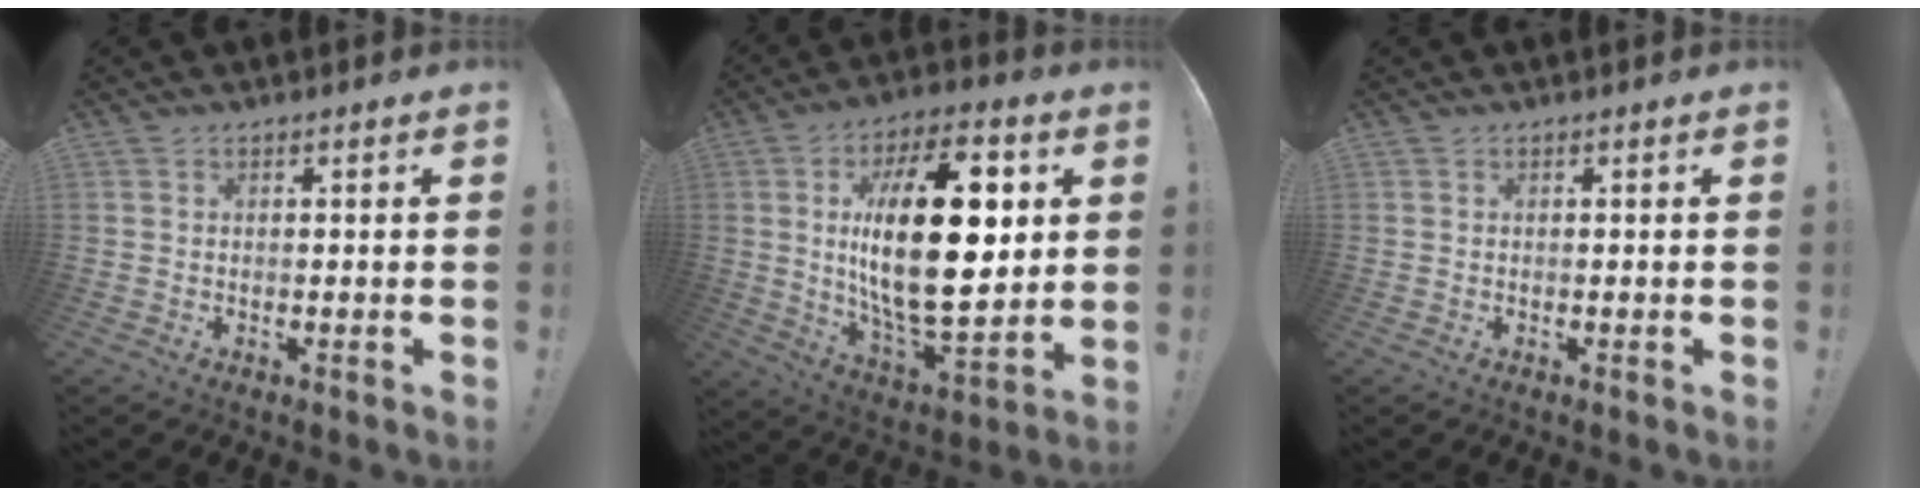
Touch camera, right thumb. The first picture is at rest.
{"total": 27.5, "force": [4.2, 11.7, 24.5], "torque": [-0.424, -0.015, 0.061]}
{"total": 0.0}